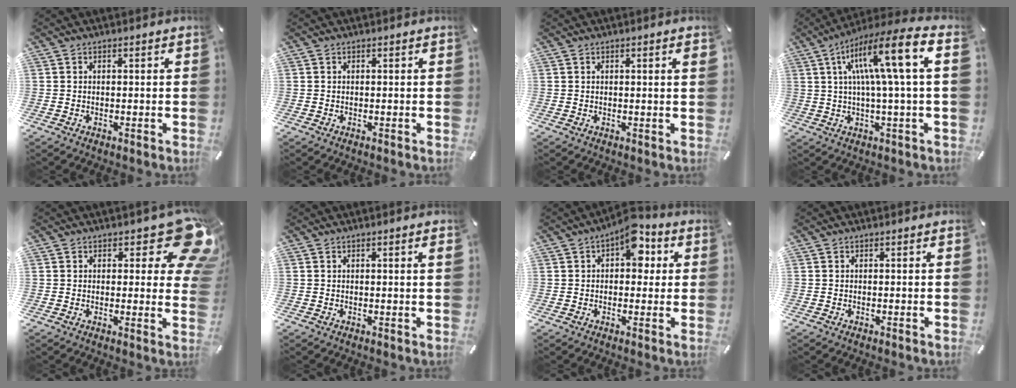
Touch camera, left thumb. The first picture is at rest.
{"total": 0.0}
{"total": 1.3, "force": [0.4, 0.0, 1.3], "torque": [-0.025, 0.000, 0.006]}
{"total": 15.9, "force": [4.7, 1.9, 15.1], "torque": [-0.258, -0.013, 0.063]}
{"total": 13.0, "force": [6.6, 5.5, 9.8], "torque": [-0.105, -0.053, 0.114]}
{"total": 1.2, "force": [0.3, 0.0, 1.1], "torque": [-0.022, 0.000, 0.005]}
{"total": 8.5, "force": [3.1, 5.0, 6.1], "torque": [-0.068, -0.012, 0.046]}
{"total": 0.0}